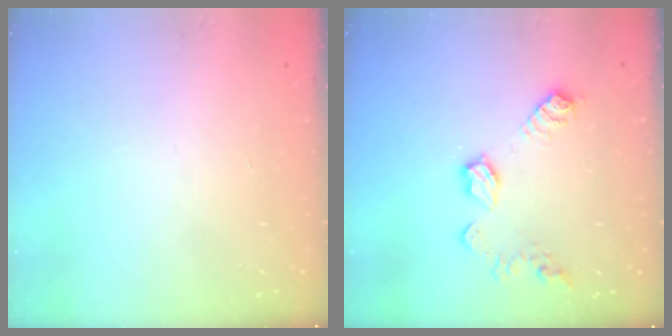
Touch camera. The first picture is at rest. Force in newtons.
{"total": 10.0, "press": 10.0, "slide": 0.3}